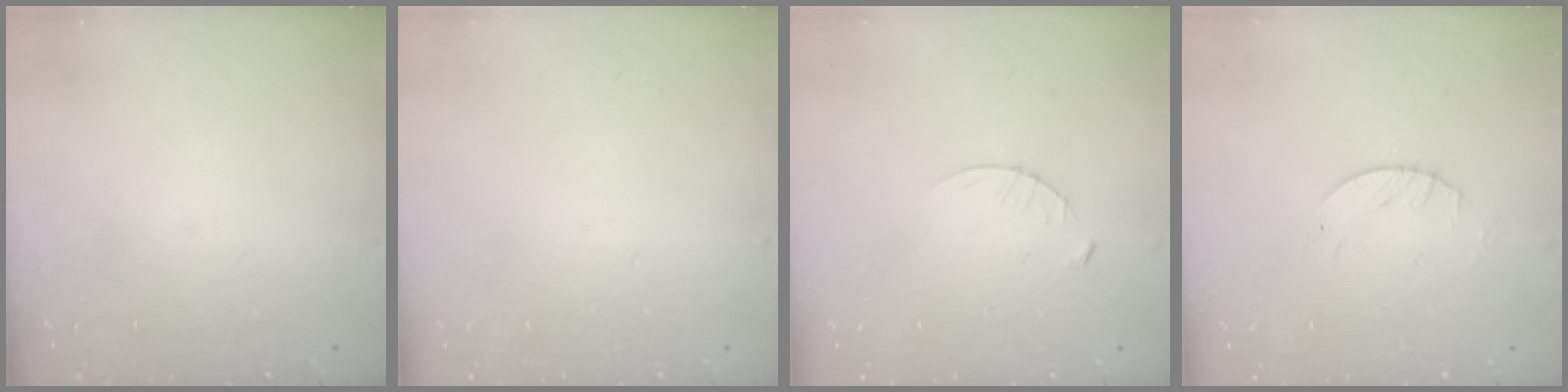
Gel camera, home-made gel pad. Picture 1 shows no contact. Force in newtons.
{"total": 0.0}
{"total": 3.9, "press": 3.8, "slide": 0.4}
{"total": 2.6, "press": 2.6, "slide": 0.3}